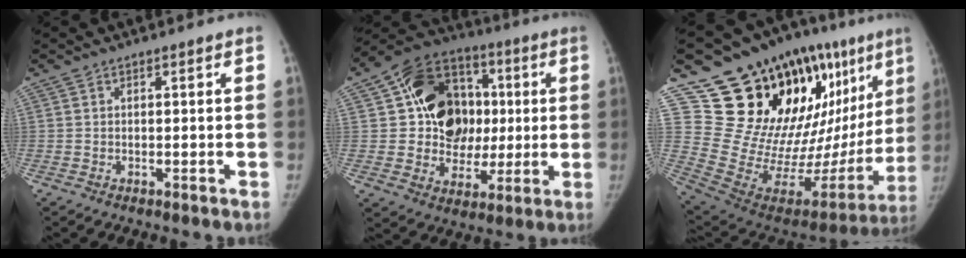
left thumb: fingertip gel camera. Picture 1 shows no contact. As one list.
[{"total": 19.4, "force": [2.9, 15.9, 10.7], "torque": [-0.113, 0.018, 0.056]}, {"total": 32.4, "force": [18.5, 13.4, 23.1], "torque": [-0.305, -0.062, 0.303]}]